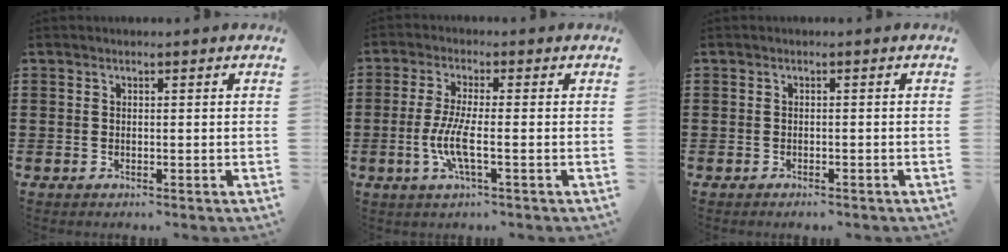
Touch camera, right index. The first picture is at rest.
{"total": 6.1, "force": [-1.6, 1.0, 5.8], "torque": [-0.136, -0.017, -0.039]}
{"total": 0.7, "force": [-0.6, 0.2, 0.2], "torque": [-0.007, 0.000, -0.013]}